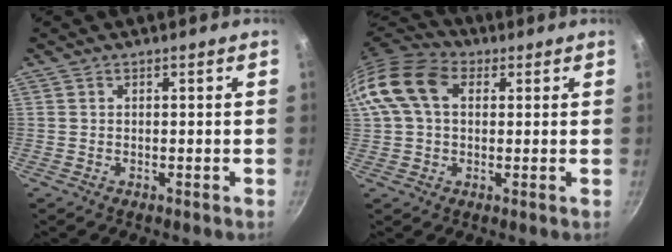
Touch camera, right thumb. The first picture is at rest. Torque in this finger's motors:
{"motor_torque": [-1.13, 1.66, 0.52, -0.44, 0.16]}